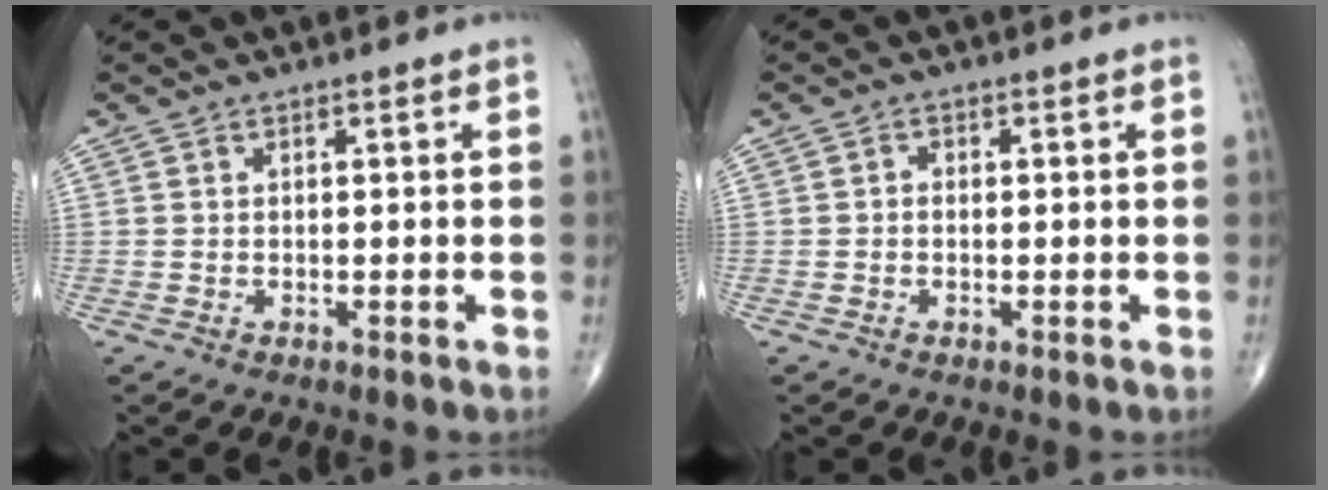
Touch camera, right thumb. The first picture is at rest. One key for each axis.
{"total": 0.9, "fx": -0.1, "fy": 0.7, "fz": 0.6, "tx": -0.006, "ty": 0.002, "tz": -0.005}